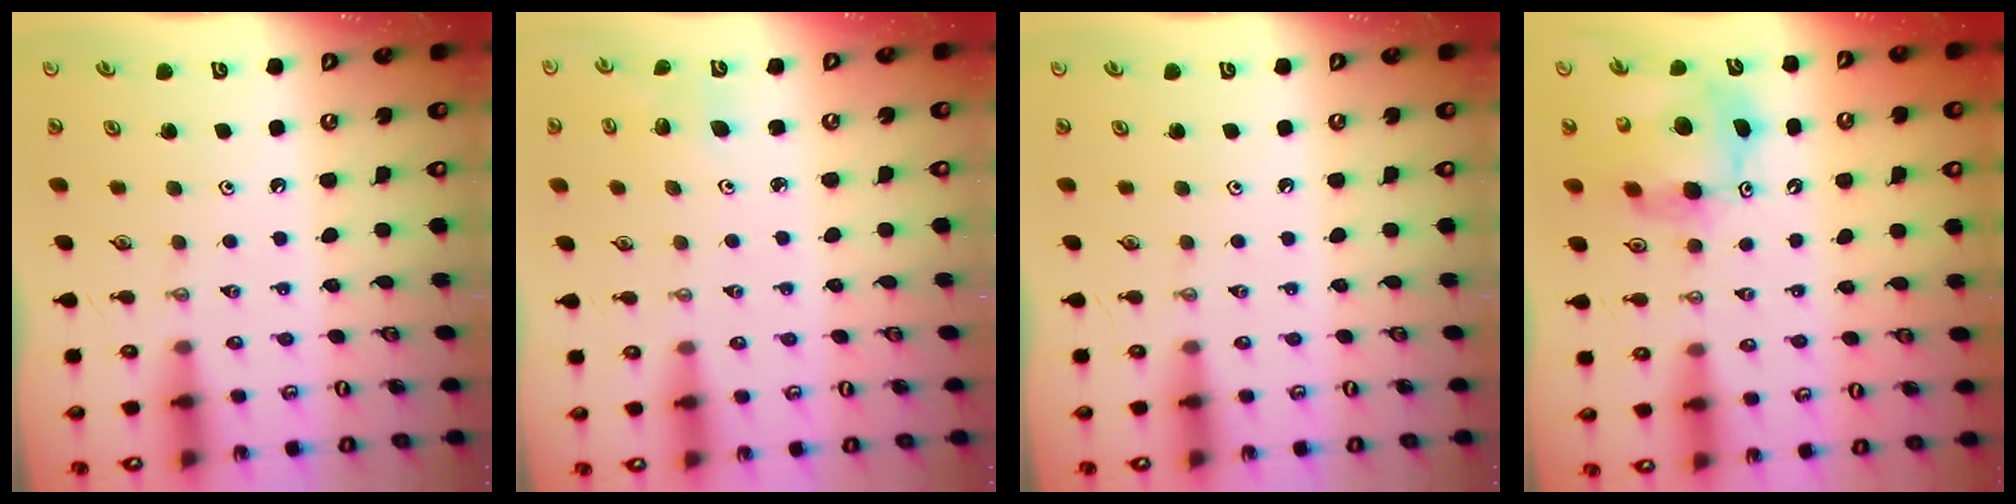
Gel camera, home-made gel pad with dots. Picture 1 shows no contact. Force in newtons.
{"total": 3.1, "press": 2.8, "slide": 1.3}
{"total": 0.0}
{"total": 11.6, "press": 11.5, "slide": 1.1}